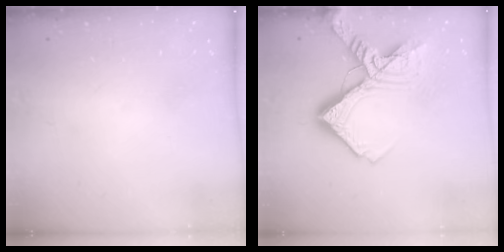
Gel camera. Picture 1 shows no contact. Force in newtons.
{"total": 17.9, "press": 17.7, "slide": 2.3}